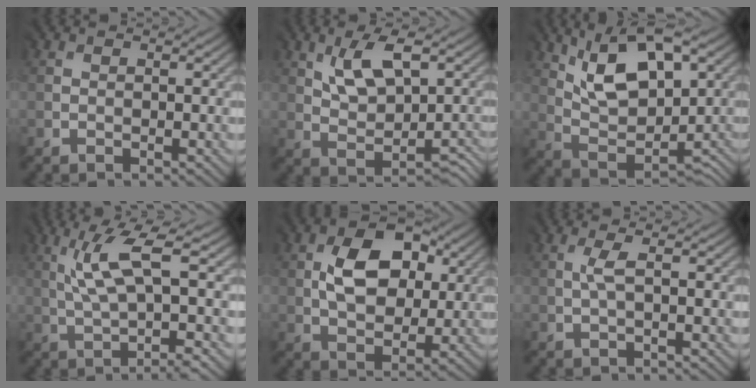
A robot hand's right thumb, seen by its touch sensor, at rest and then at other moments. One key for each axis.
{"total": 5.8, "fx": 2.9, "fy": 2.8, "fz": 4.2, "tx": -0.067, "ty": 0.009, "tz": 0.055}
{"total": 11.4, "fx": 6.4, "fy": 5.1, "fz": 7.9, "tx": -0.138, "ty": 0.005, "tz": 0.110}
{"total": 5.9, "fx": 1.7, "fy": 0.6, "fz": 5.7, "tx": -0.103, "ty": 0.011, "tz": 0.036}
{"total": 8.4, "fx": 2.8, "fy": 5.5, "fz": 5.6, "tx": -0.105, "ty": 0.006, "tz": 0.046}
{"total": 1.0, "fx": 0.5, "fy": -0.2, "fz": 0.9, "tx": -0.023, "ty": 0.007, "tz": 0.009}